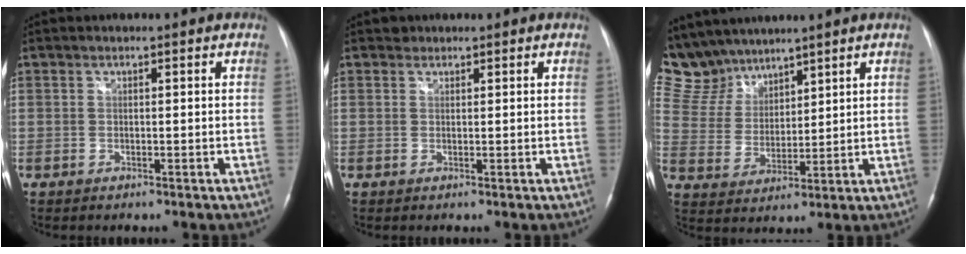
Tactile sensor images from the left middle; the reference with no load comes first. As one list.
[{"total": 0.8, "force": [0.7, 0.4, -0.1], "torque": [0.001, -0.003, 0.009]}, {"total": 10.5, "force": [9.5, 4.4, 0.8], "torque": [-0.033, 0.015, 0.207]}]